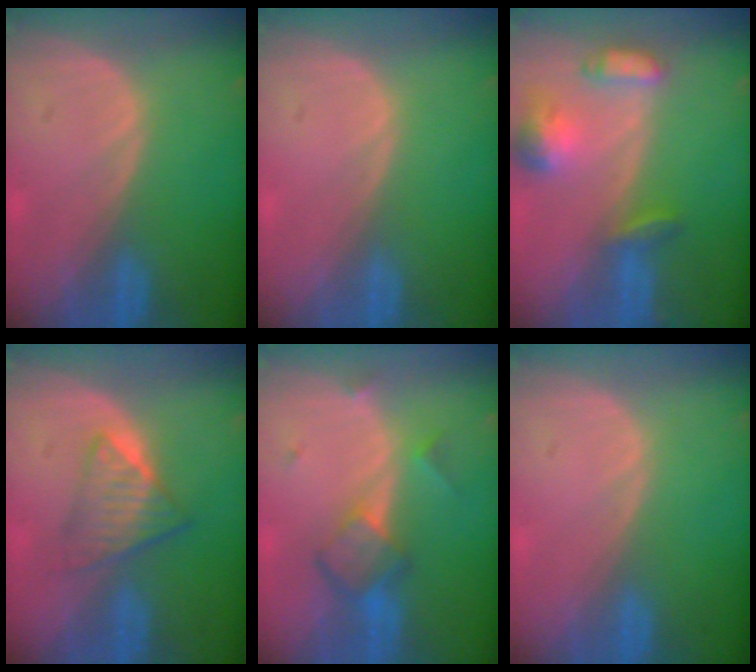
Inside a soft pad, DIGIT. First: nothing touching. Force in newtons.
{"total": 0.0}
{"total": 6.8, "press": 6.4, "slide": 2.3}
{"total": 6.0, "press": 5.1, "slide": 3.1}
{"total": 6.0, "press": 5.2, "slide": 3.0}
{"total": 0.0}